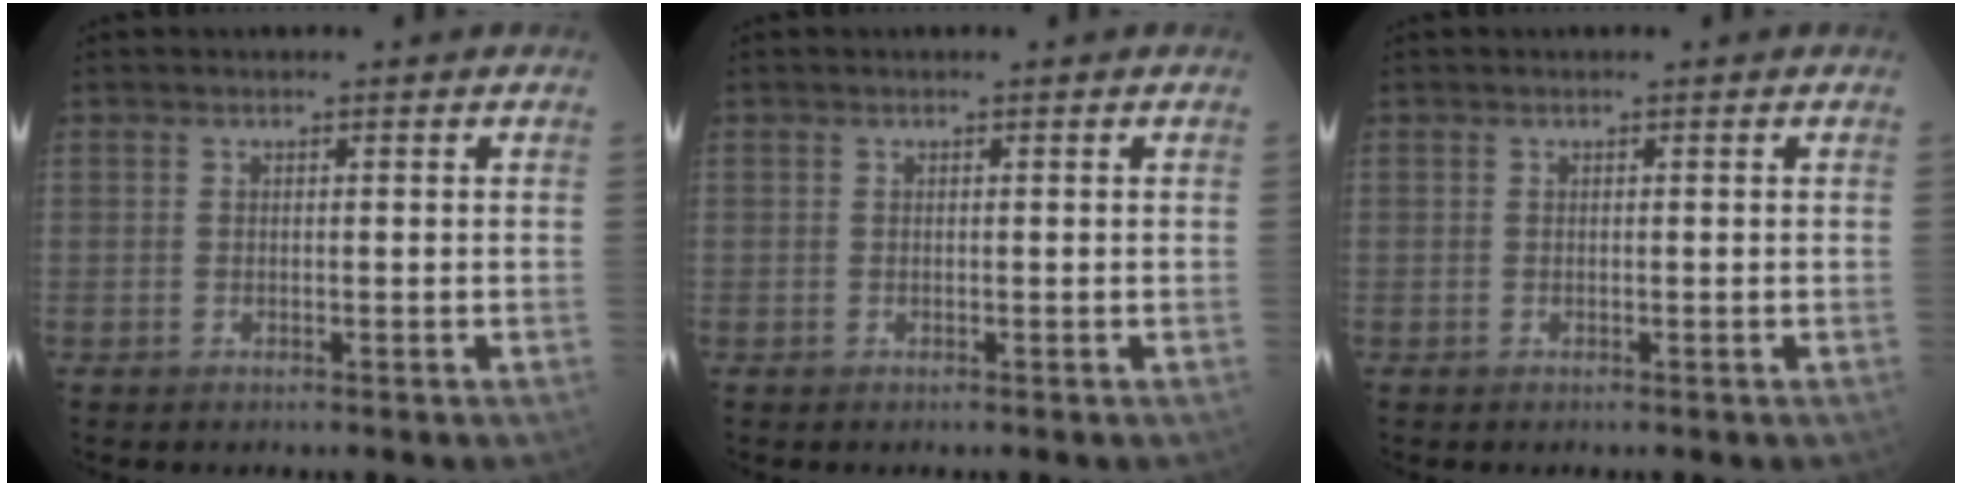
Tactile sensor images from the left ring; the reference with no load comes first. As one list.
[{"total": 0.0}, {"total": 0.0}]